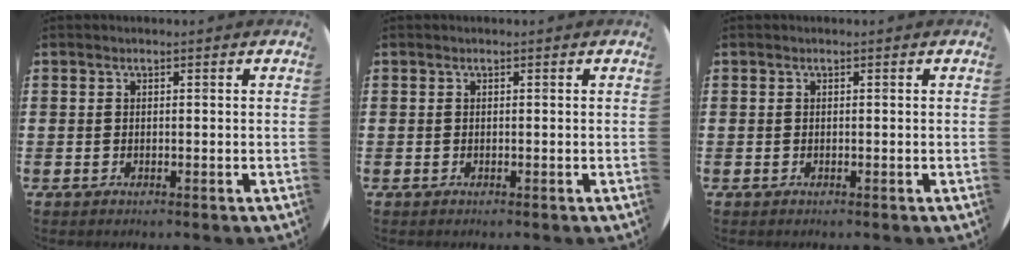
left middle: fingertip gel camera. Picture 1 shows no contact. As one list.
[{"total": 0.0}, {"total": 0.0}]